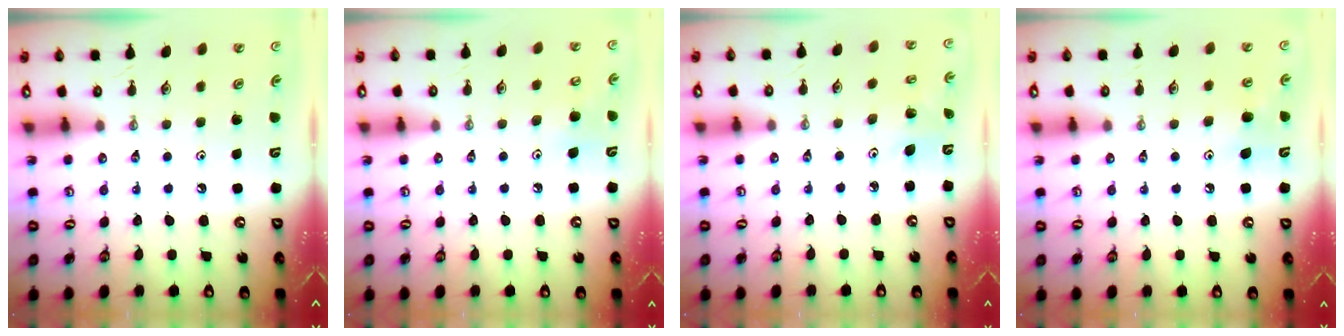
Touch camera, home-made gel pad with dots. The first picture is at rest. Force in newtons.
{"total": 7.6, "press": 7.4, "slide": 1.9}
{"total": 3.5, "press": 3.5, "slide": 0.3}
{"total": 7.5, "press": 7.4, "slide": 1.0}